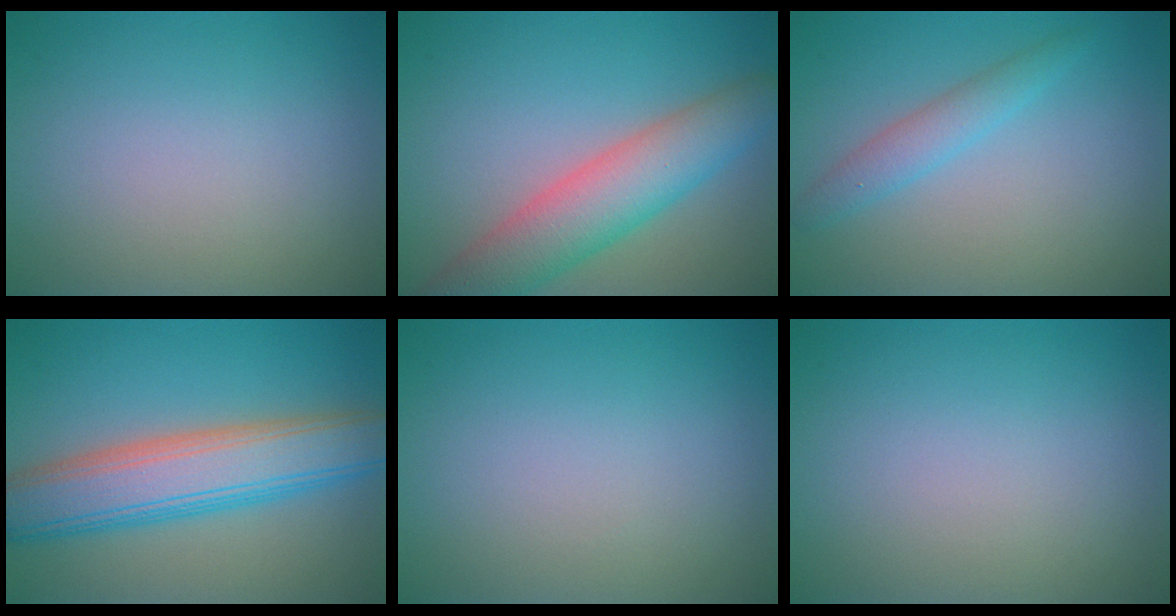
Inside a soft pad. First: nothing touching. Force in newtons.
{"total": 6.9, "press": 6.9, "slide": 0.3}
{"total": 2.2, "press": 2.2, "slide": 0.3}
{"total": 8.0, "press": 8.0, "slide": 0.2}
{"total": 0.0}
{"total": 0.0}